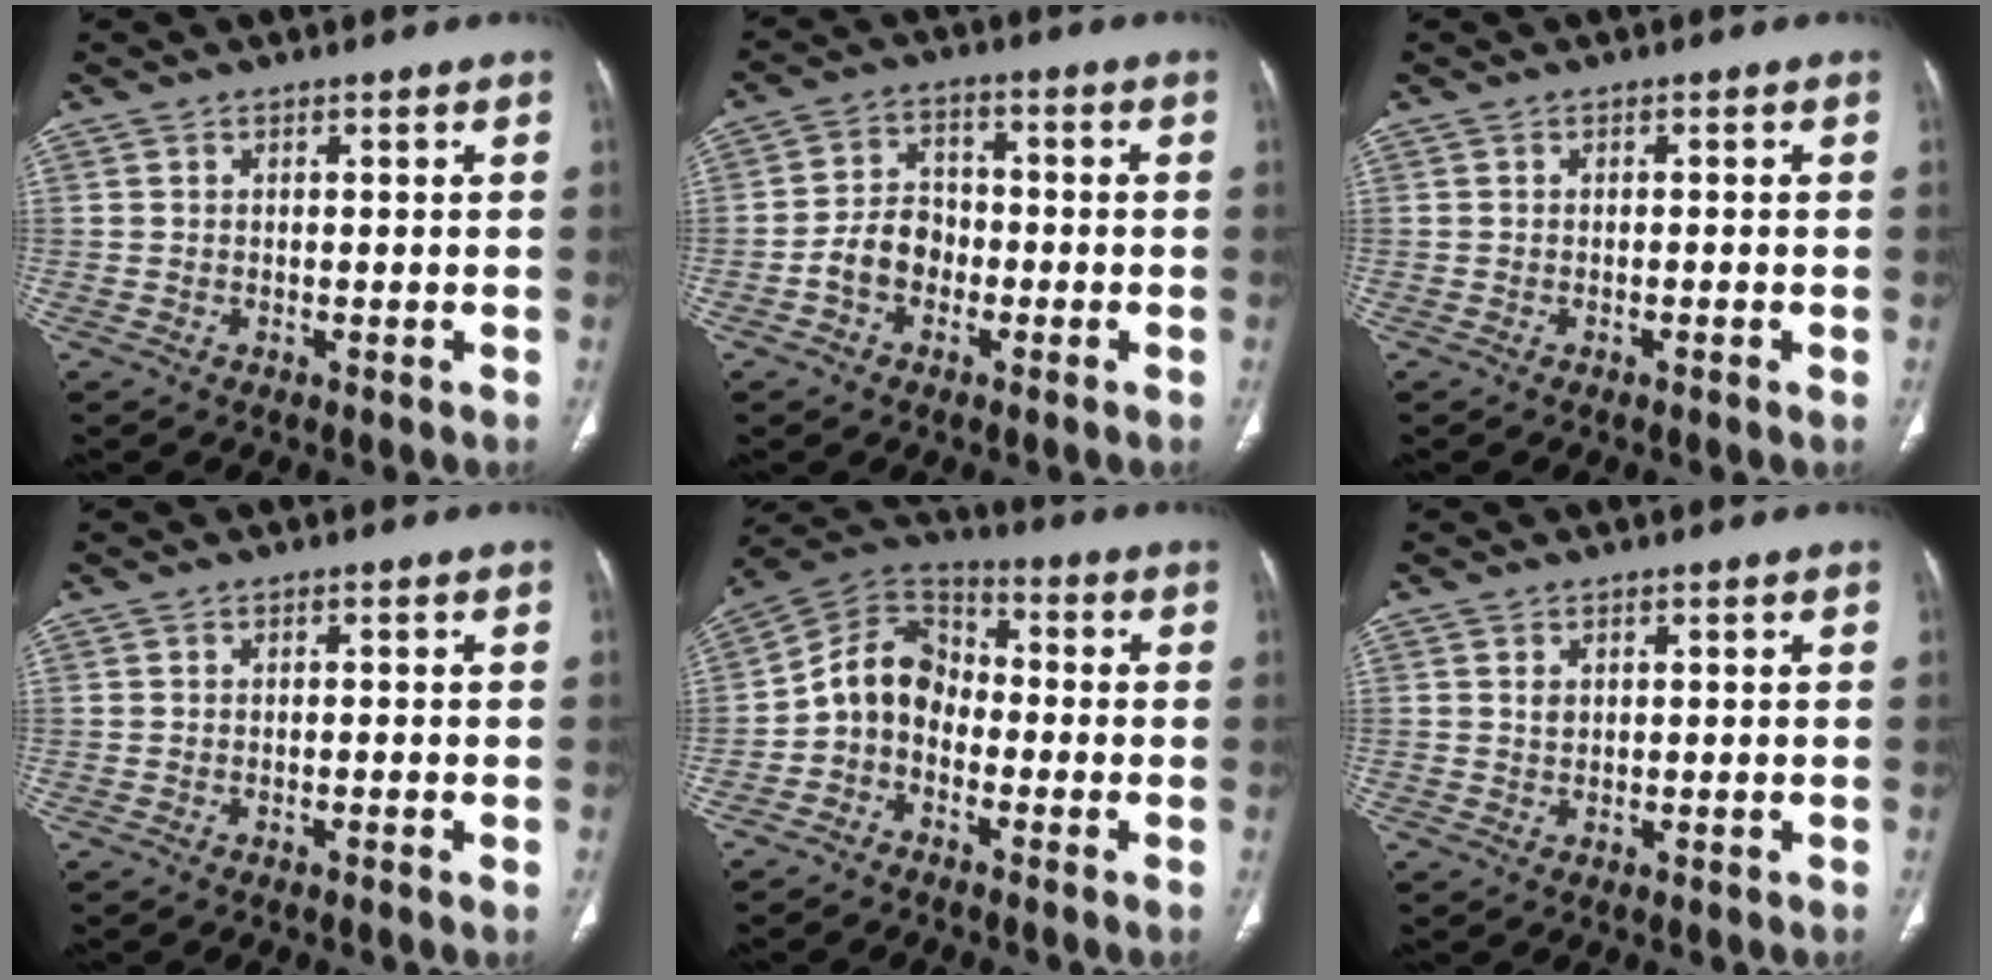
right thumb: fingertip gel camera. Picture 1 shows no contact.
{"total": 6.6, "force": [-2.2, 5.2, 3.3], "torque": [-0.044, 0.030, -0.048]}
{"total": 0.6, "force": [-0.2, 0.2, 0.5], "torque": [-0.010, 0.000, -0.002]}
{"total": 0.8, "force": [-0.2, 0.3, 0.7], "torque": [-0.014, 0.000, -0.004]}
{"total": 9.2, "force": [-2.5, 7.3, 5.0], "torque": [-0.075, 0.054, -0.066]}
{"total": 1.1, "force": [0.4, 0.8, 0.6], "torque": [-0.006, -0.002, 0.010]}